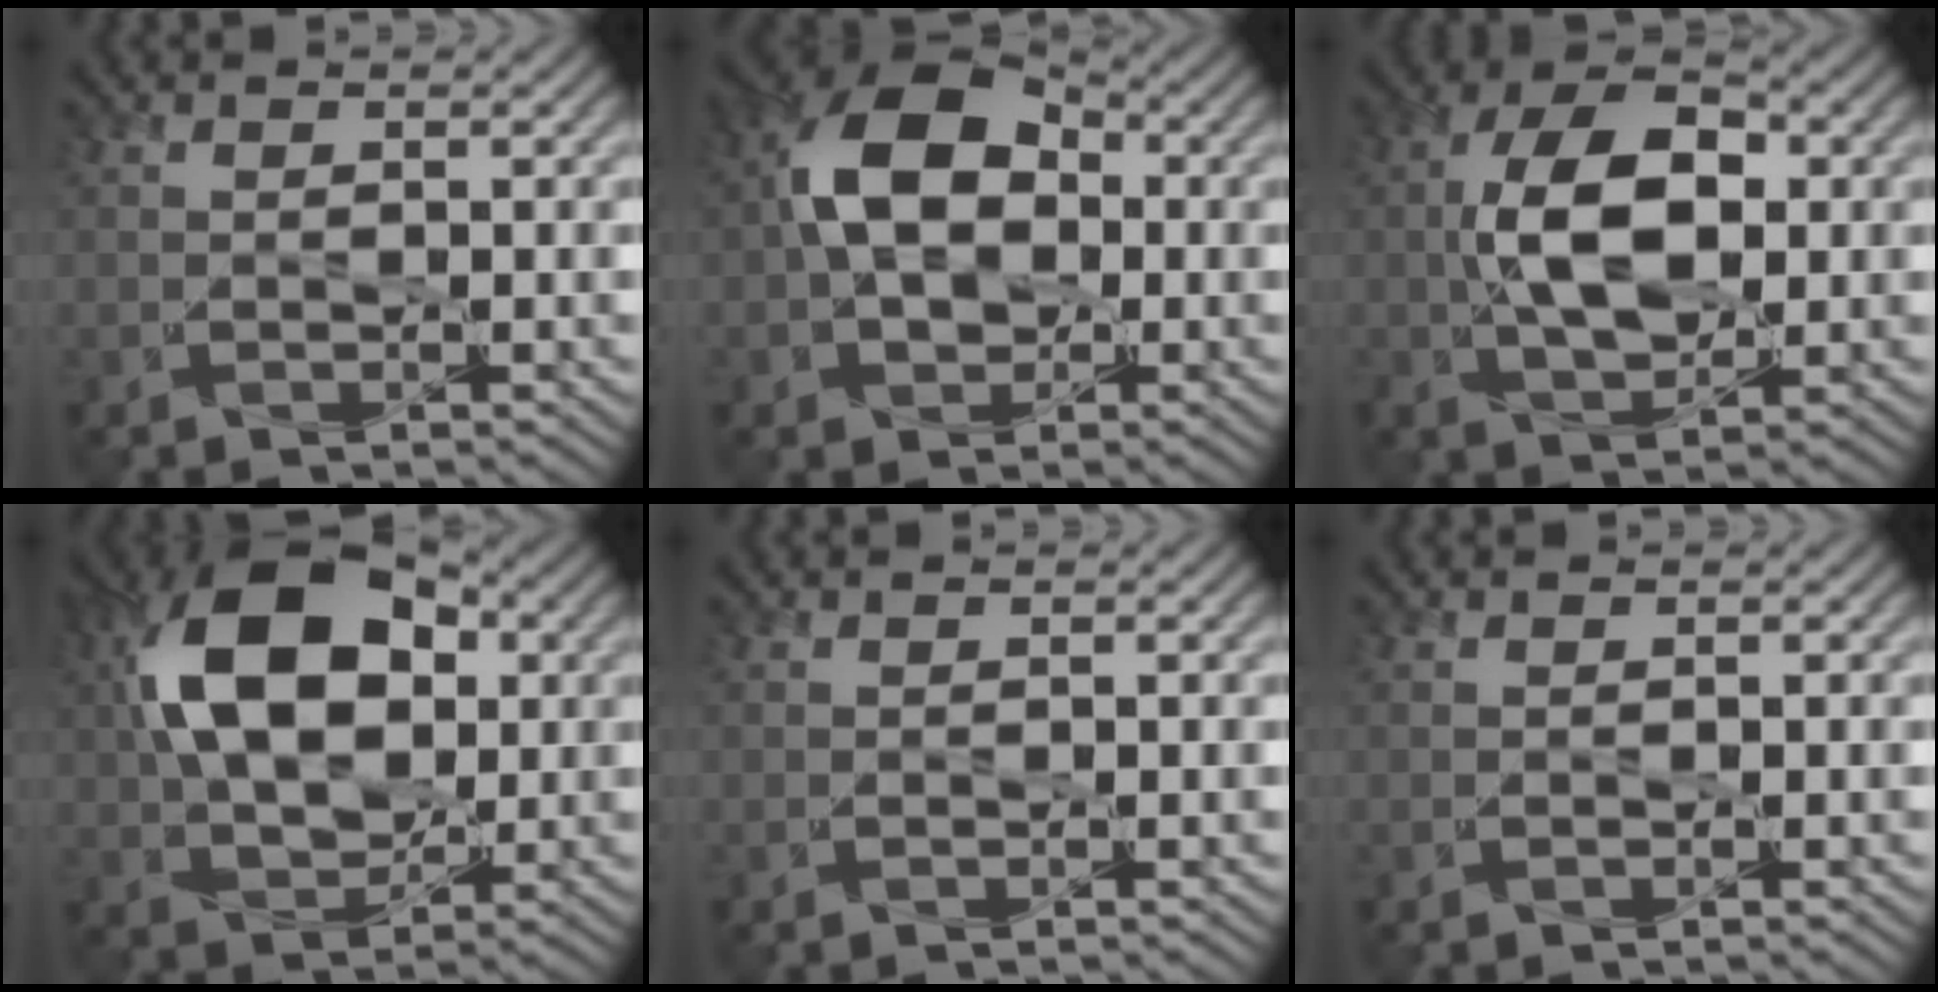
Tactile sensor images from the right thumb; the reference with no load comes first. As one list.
[{"total": 11.5, "force": [0.6, 8.1, 8.2], "torque": [-0.161, 0.017, -0.001]}, {"total": 9.6, "force": [0.3, 5.5, 7.8], "torque": [-0.155, 0.012, -0.003]}, {"total": 15.2, "force": [3.0, 9.9, 11.1], "torque": [-0.225, 0.026, 0.043]}, {"total": 0.0}, {"total": 0.0}]